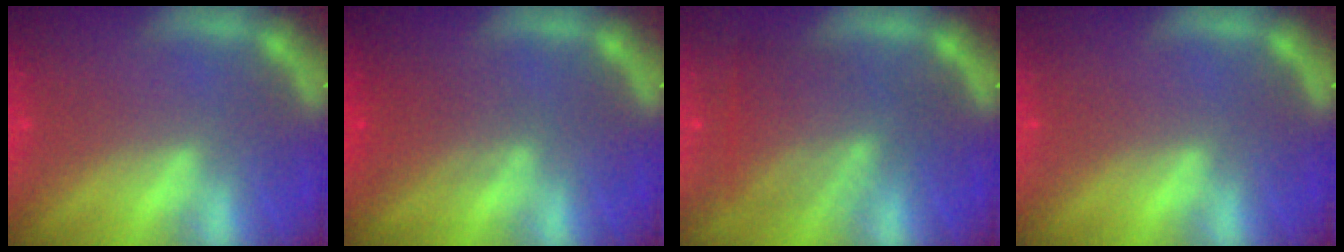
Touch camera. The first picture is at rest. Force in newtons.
{"total": 3.0}
{"total": 6.1}
{"total": 0.0}